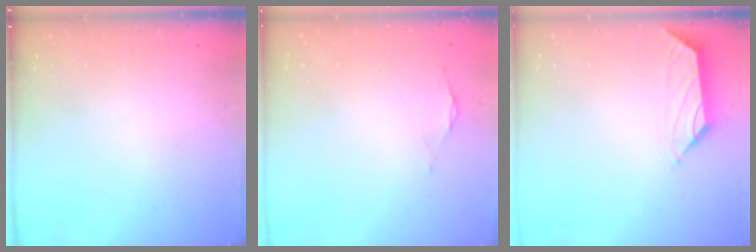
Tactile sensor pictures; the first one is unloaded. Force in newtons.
{"total": 0.5, "press": 0.4, "slide": 0.3}
{"total": 0.0}